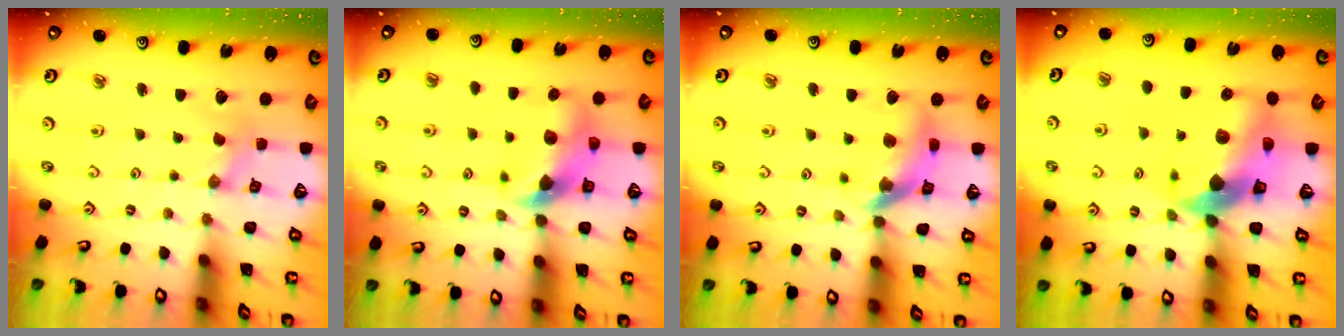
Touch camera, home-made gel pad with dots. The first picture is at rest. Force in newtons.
{"total": 9.7, "press": 9.5, "slide": 1.7}
{"total": 12.3, "press": 12.2, "slide": 1.3}
{"total": 14.2, "press": 14.0, "slide": 1.9}